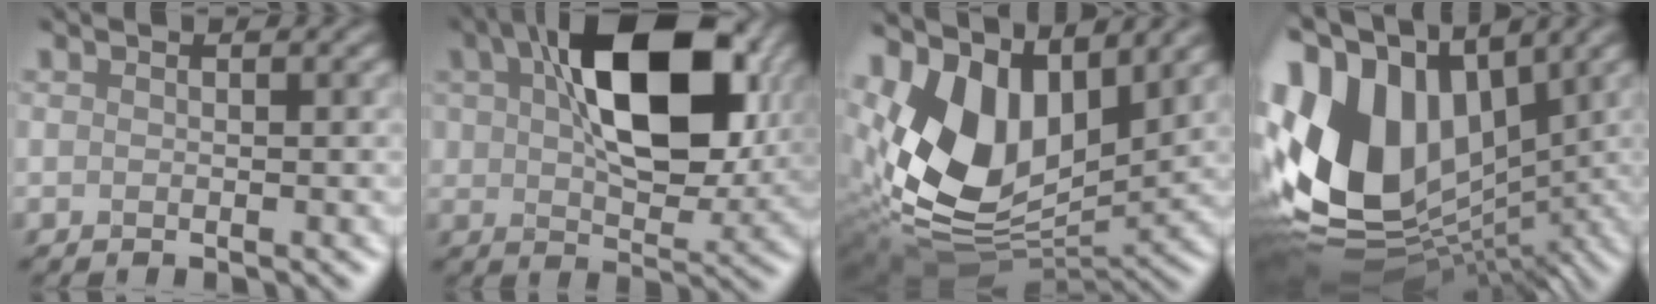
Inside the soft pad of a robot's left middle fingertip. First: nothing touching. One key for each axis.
{"total": 11.1, "fx": 3.7, "fy": 5.8, "fz": 8.8, "tx": -0.134, "ty": 0.013, "tz": 0.058}
{"total": 10.6, "fx": 4.4, "fy": 6.7, "fz": 7.0, "tx": -0.163, "ty": -0.007, "tz": 0.087}
{"total": 16.3, "fx": 3.4, "fy": 11.5, "fz": 11.0, "tx": -0.259, "ty": 0.007, "tz": 0.062}